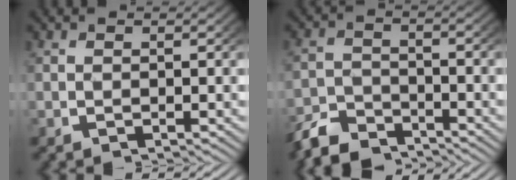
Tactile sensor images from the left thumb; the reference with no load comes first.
{"total": 5.2, "force": [-4.7, 1.7, 1.3], "torque": [-0.024, -0.018, -0.085]}